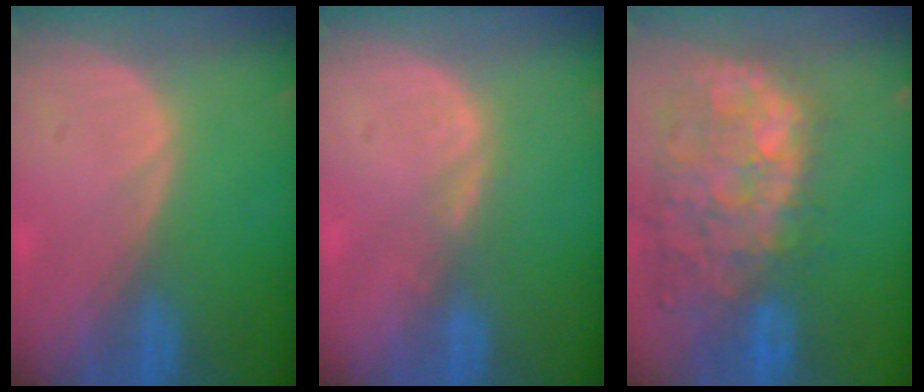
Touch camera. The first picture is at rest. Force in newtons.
{"total": 1.9, "press": 1.5, "slide": 1.1}
{"total": 14.4, "press": 11.7, "slide": 8.4}